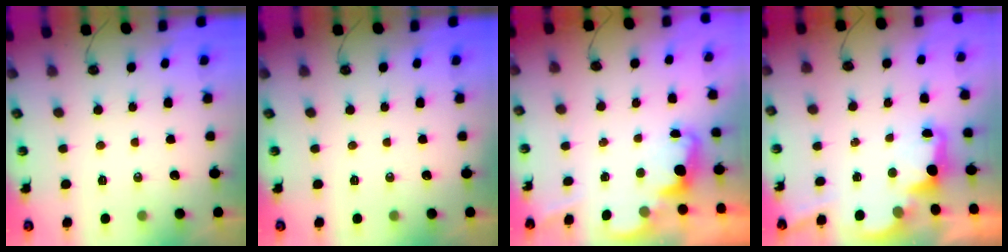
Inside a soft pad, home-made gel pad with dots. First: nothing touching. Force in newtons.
{"total": 0.0}
{"total": 2.3, "press": 2.2, "slide": 0.5}
{"total": 2.7, "press": 2.6, "slide": 0.8}